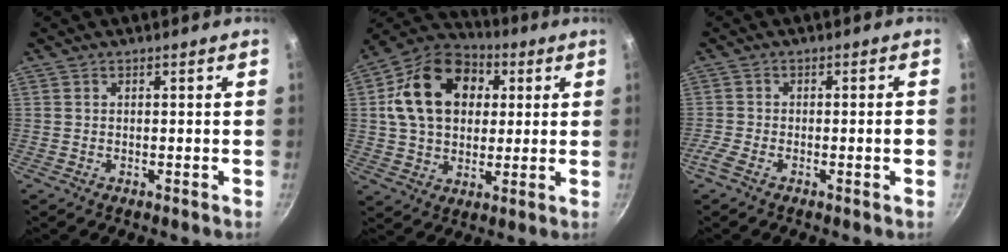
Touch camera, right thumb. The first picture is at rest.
{"total": 19.1, "force": [4.4, 14.1, 12.1], "torque": [-0.180, 0.017, 0.065]}
{"total": 3.8, "force": [-1.6, 0.6, 3.4], "torque": [-0.069, 0.011, -0.035]}